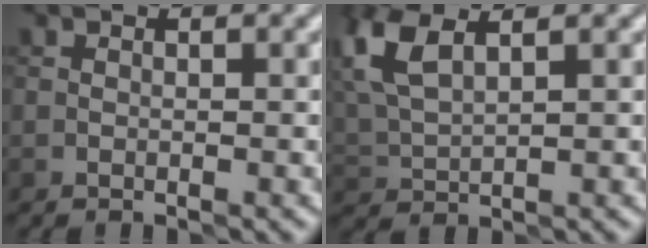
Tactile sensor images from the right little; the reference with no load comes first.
{"total": 5.5, "force": [3.0, 2.3, 4.0], "torque": [-0.105, 0.015, 0.067]}